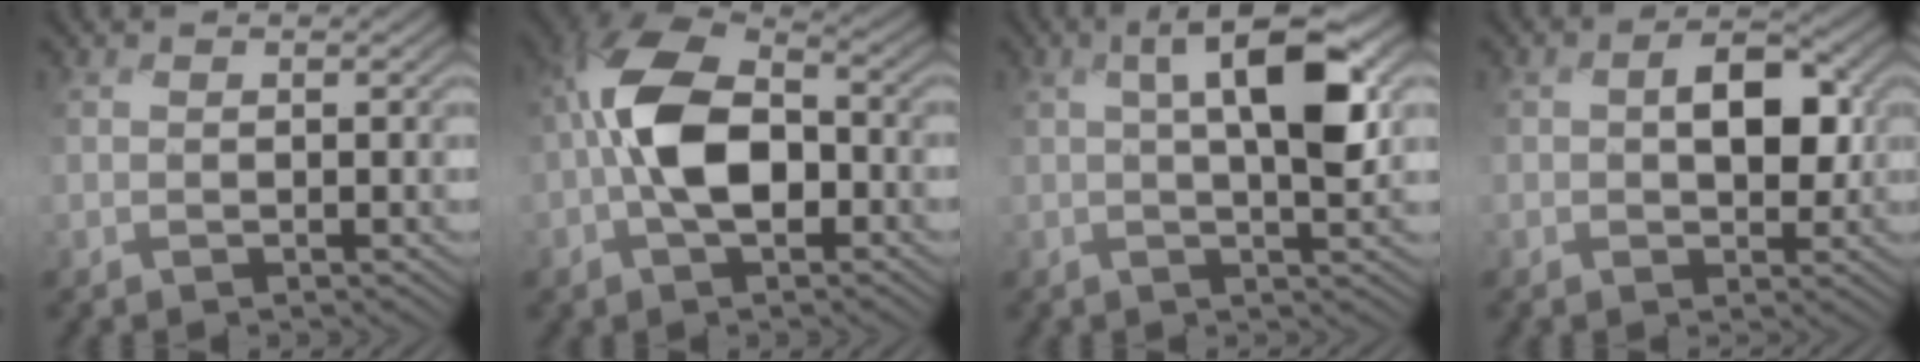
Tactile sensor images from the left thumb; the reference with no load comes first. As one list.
[{"total": 11.3, "force": [-1.6, 6.6, 9.0], "torque": [-0.191, 0.019, -0.050]}, {"total": 7.8, "force": [1.9, 1.8, 7.3], "torque": [-0.122, 0.010, 0.022]}, {"total": 5.4, "force": [0.6, 3.3, 4.2], "torque": [-0.066, 0.004, 0.004]}]